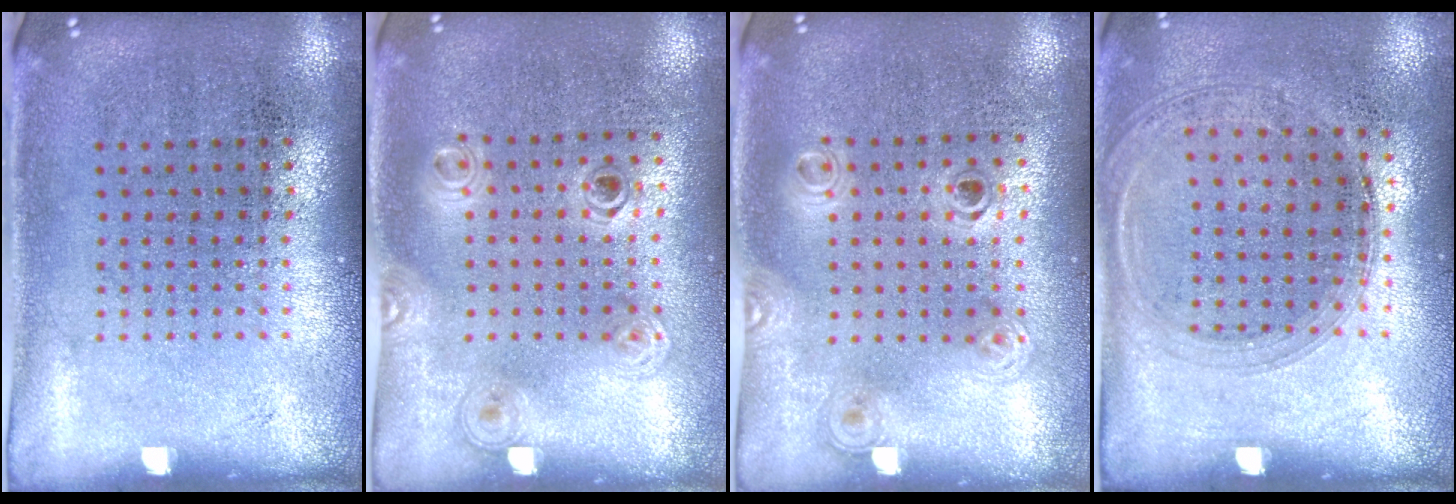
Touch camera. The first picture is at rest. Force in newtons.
{"total": 1.2, "press": 1.1, "slide": 0.5}
{"total": 1.2, "press": 1.0, "slide": 0.6}
{"total": 1.3, "press": 1.2, "slide": 0.5}